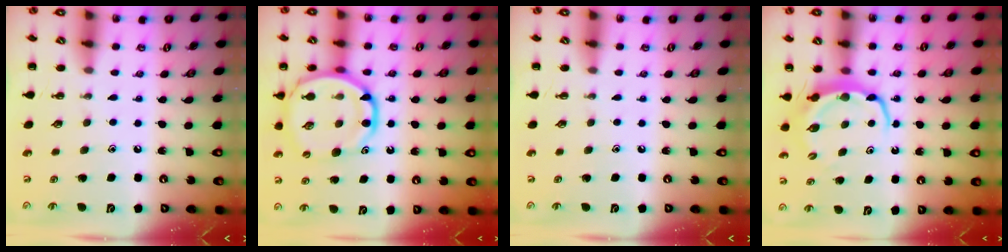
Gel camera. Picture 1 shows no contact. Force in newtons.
{"total": 15.3, "press": 14.9, "slide": 3.5}
{"total": 0.0}
{"total": 5.9, "press": 5.9, "slide": 0.5}